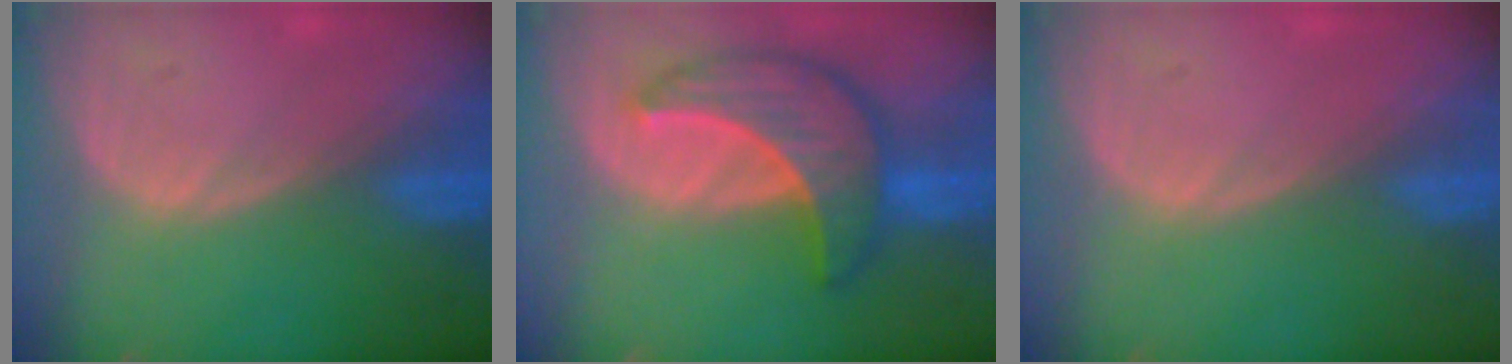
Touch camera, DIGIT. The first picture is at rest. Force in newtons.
{"total": 8.8, "press": 8.8, "slide": 0.6}
{"total": 0.0}